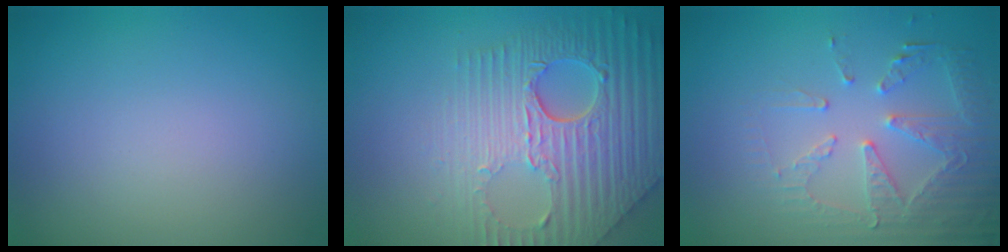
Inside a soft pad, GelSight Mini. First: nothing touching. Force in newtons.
{"total": 9.0, "press": 6.1, "slide": 6.7}
{"total": 4.5, "press": 3.5, "slide": 2.9}